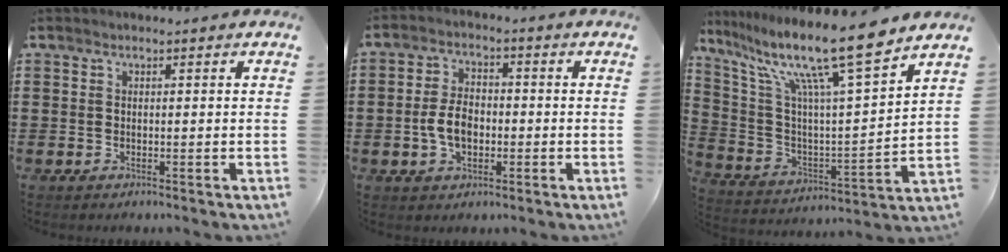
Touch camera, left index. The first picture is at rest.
{"total": 5.8, "force": [-1.2, 3.4, 4.5], "torque": [-0.095, -0.001, -0.029]}
{"total": 15.1, "force": [11.4, 0.9, 9.8], "torque": [-0.209, -0.066, 0.183]}